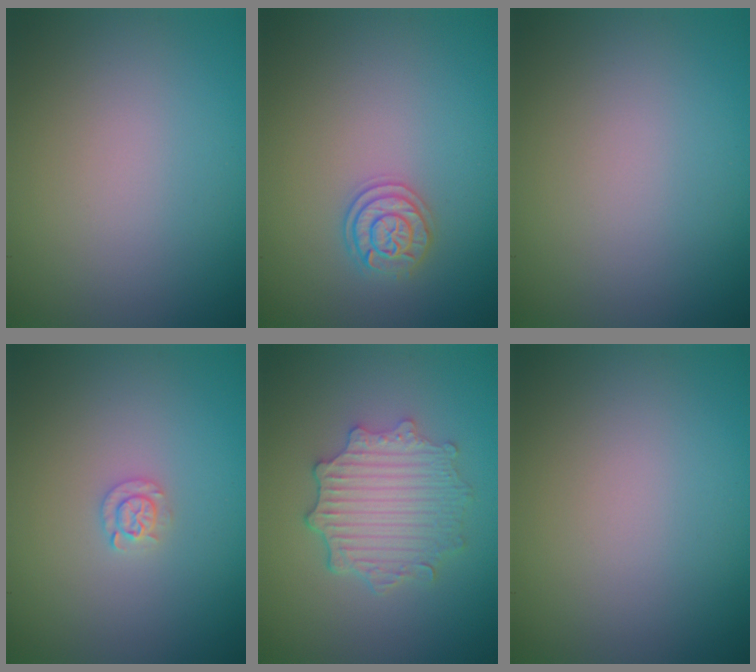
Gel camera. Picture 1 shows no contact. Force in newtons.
{"total": 2.1, "press": 2.1, "slide": 0.3}
{"total": 0.0}
{"total": 1.3, "press": 1.3, "slide": 0.2}
{"total": 4.7, "press": 3.8, "slide": 2.8}
{"total": 0.0}